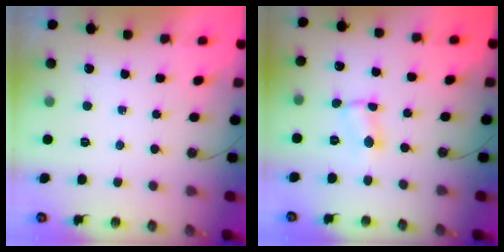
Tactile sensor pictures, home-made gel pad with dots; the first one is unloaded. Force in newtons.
{"total": 2.0, "press": 2.0, "slide": 0.3}